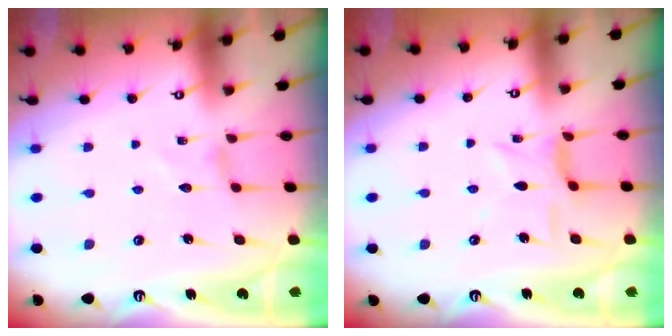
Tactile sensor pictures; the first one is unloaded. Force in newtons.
{"total": 4.0, "press": 3.9, "slide": 0.5}